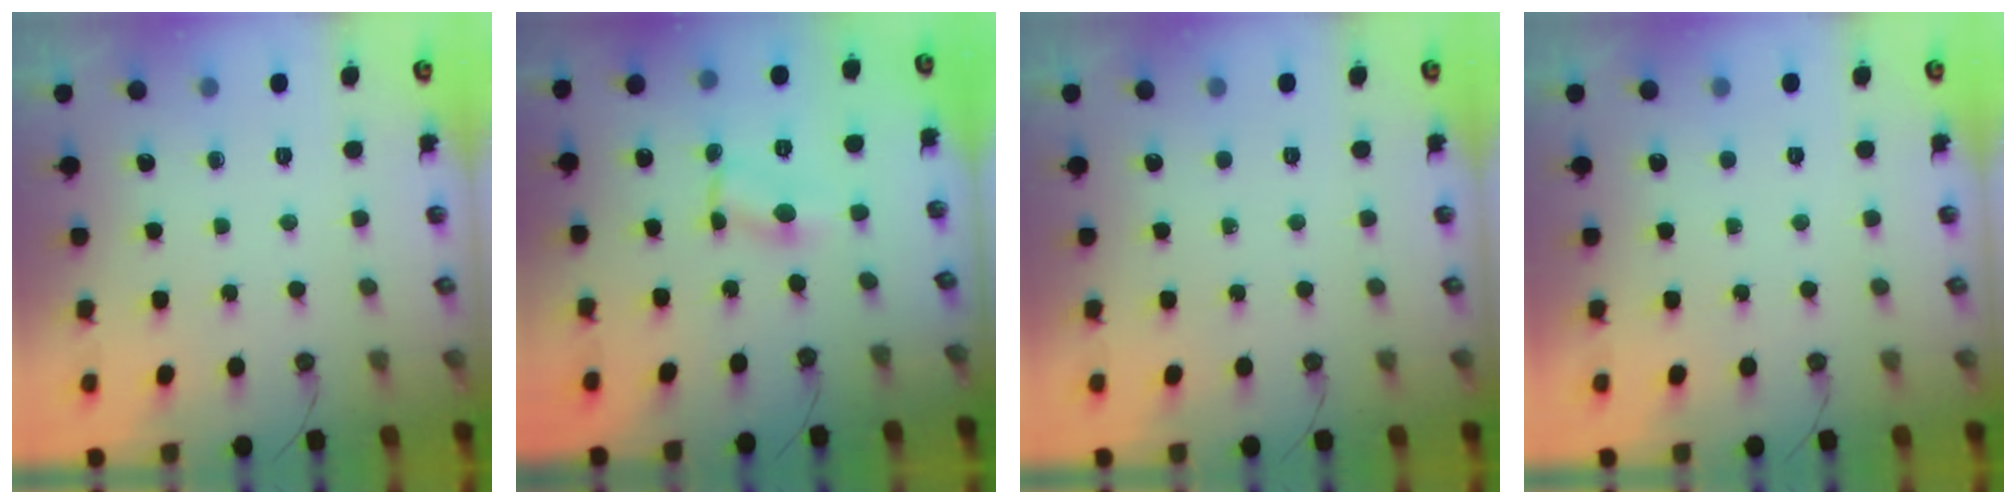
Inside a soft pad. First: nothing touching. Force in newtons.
{"total": 1.5, "press": 1.5, "slide": 0.1}
{"total": 0.0}
{"total": 0.0}